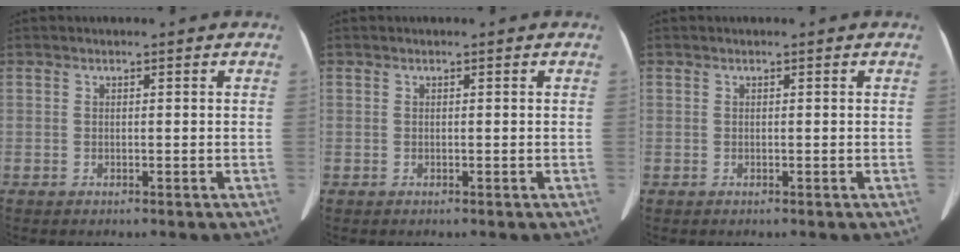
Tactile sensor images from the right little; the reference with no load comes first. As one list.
[{"total": 0.0}, {"total": 0.0}]